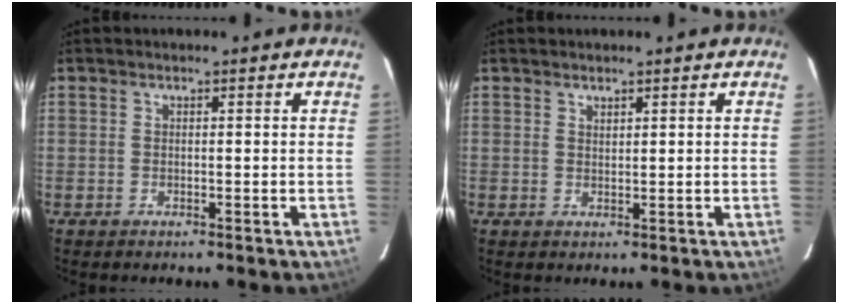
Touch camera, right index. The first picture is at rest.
{"total": 1.0, "force": [0.9, 0.3, 0.3], "torque": [-0.004, 0.001, 0.016]}